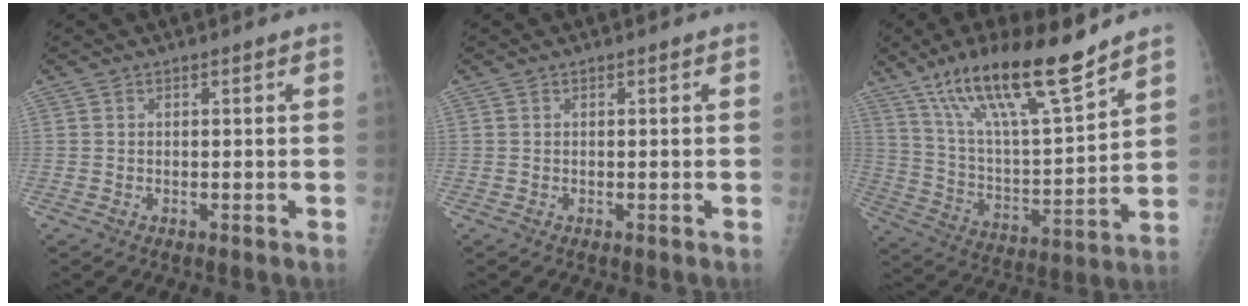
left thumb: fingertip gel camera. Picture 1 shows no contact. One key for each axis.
{"total": 0.0}
{"total": 20.0, "fx": 14.3, "fy": 3.7, "fz": 13.5, "tx": -0.216, "ty": -0.065, "tz": 0.258}